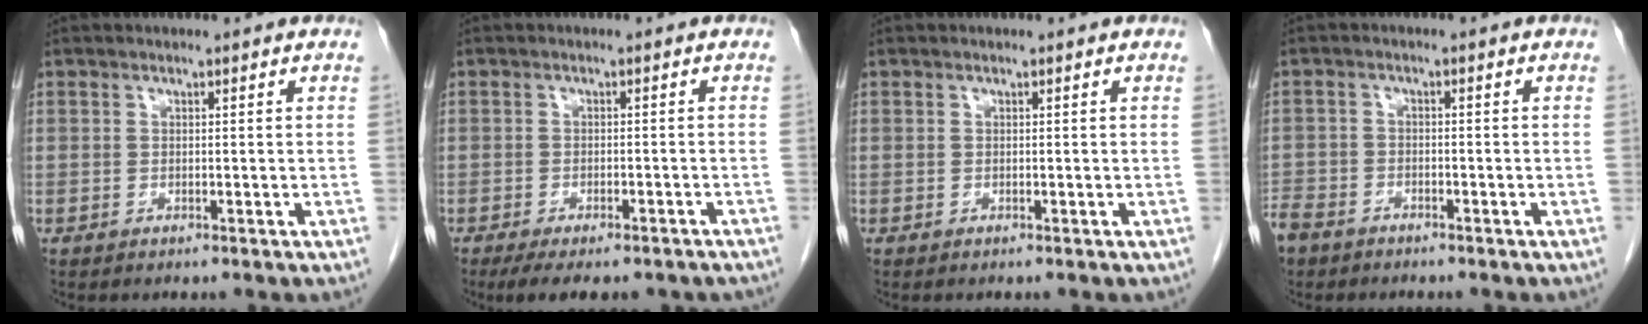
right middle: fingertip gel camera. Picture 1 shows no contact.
{"total": 10.6, "force": [-8.4, 3.8, 5.2], "torque": [-0.076, -0.001, -0.104]}
{"total": 0.0}
{"total": 6.4, "force": [-5.0, 3.6, 1.9], "torque": [-0.046, -0.002, -0.092]}